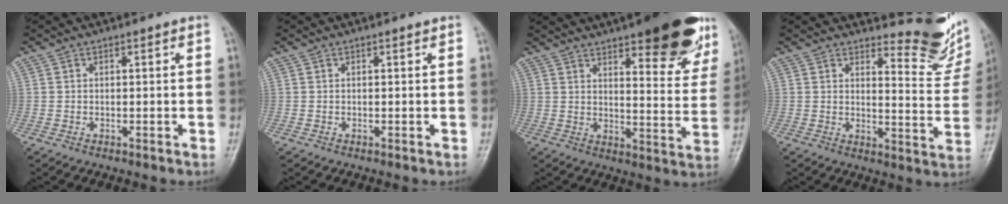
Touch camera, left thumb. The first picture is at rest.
{"total": 0.0}
{"total": 25.2, "force": [16.5, 7.9, 17.3], "torque": [-0.192, -0.060, 0.209]}
{"total": 11.6, "force": [10.9, 3.0, 2.8], "torque": [-0.007, -0.126, 0.121]}